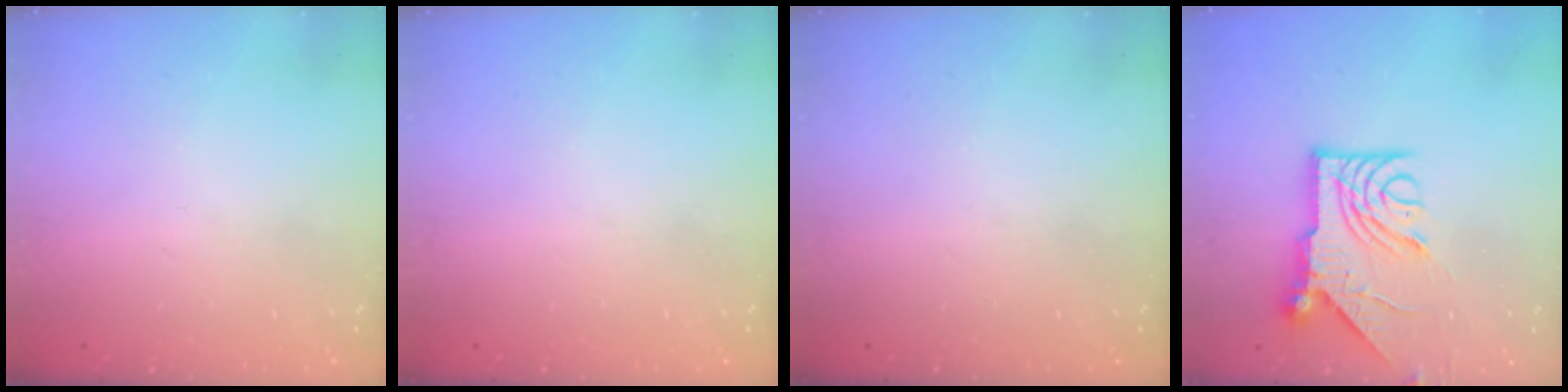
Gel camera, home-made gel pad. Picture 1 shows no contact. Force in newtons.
{"total": 0.0}
{"total": 0.0}
{"total": 12.8, "press": 12.8, "slide": 0.8}